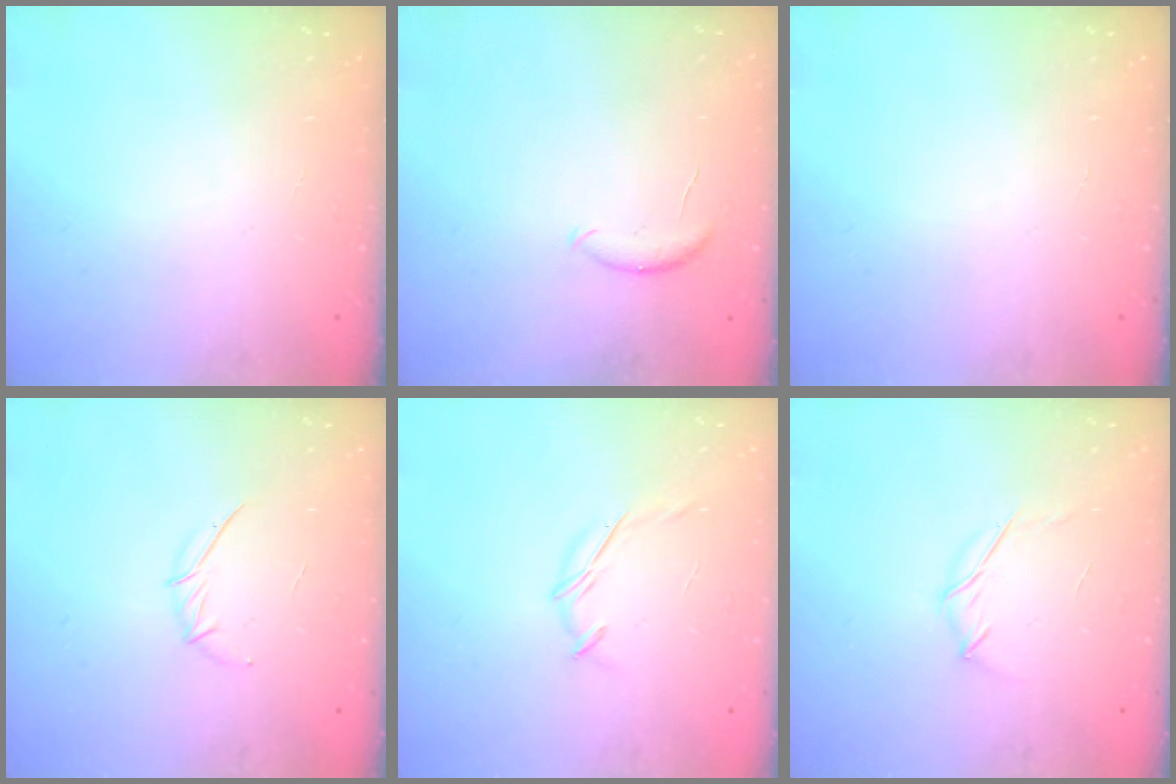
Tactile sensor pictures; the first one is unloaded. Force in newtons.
{"total": 5.5, "press": 5.5, "slide": 0.5}
{"total": 0.0}
{"total": 4.0, "press": 4.0, "slide": 0.7}
{"total": 4.7, "press": 4.5, "slide": 1.1}
{"total": 4.0, "press": 3.9, "slide": 0.9}